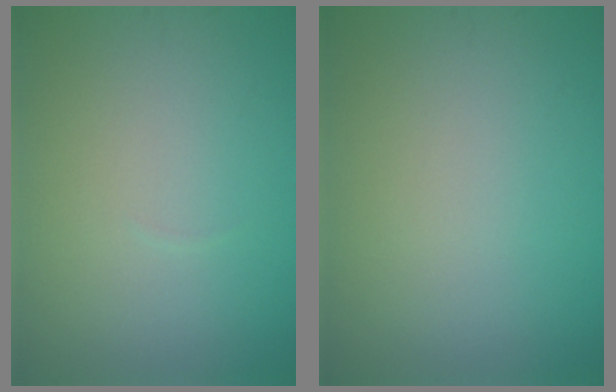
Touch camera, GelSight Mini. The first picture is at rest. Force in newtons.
{"total": 0.0}